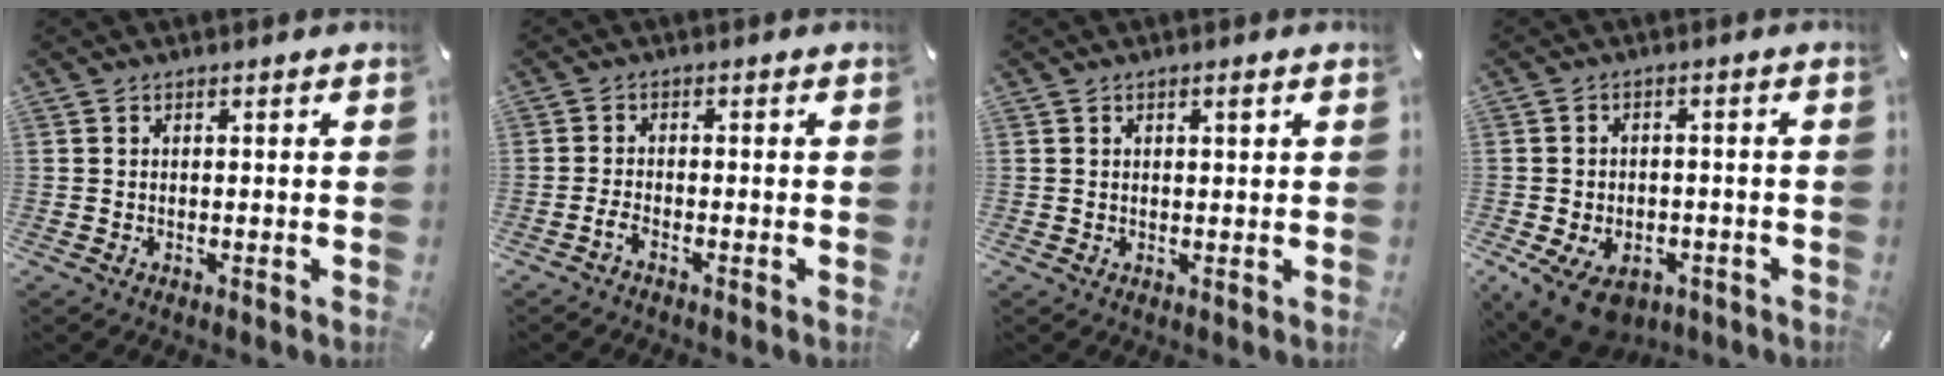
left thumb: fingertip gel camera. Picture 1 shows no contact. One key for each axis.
{"total": 2.1, "fx": -1.4, "fy": 0.5, "fz": 1.4, "tx": -0.034, "ty": 0.000, "tz": -0.027}
{"total": 1.3, "fx": 0.5, "fy": 0.5, "fz": 1.1, "tx": -0.022, "ty": 0.004, "tz": 0.008}
{"total": 9.1, "fx": -4.7, "fy": 5.9, "fz": 5.0, "tx": -0.105, "ty": 0.025, "tz": -0.079}